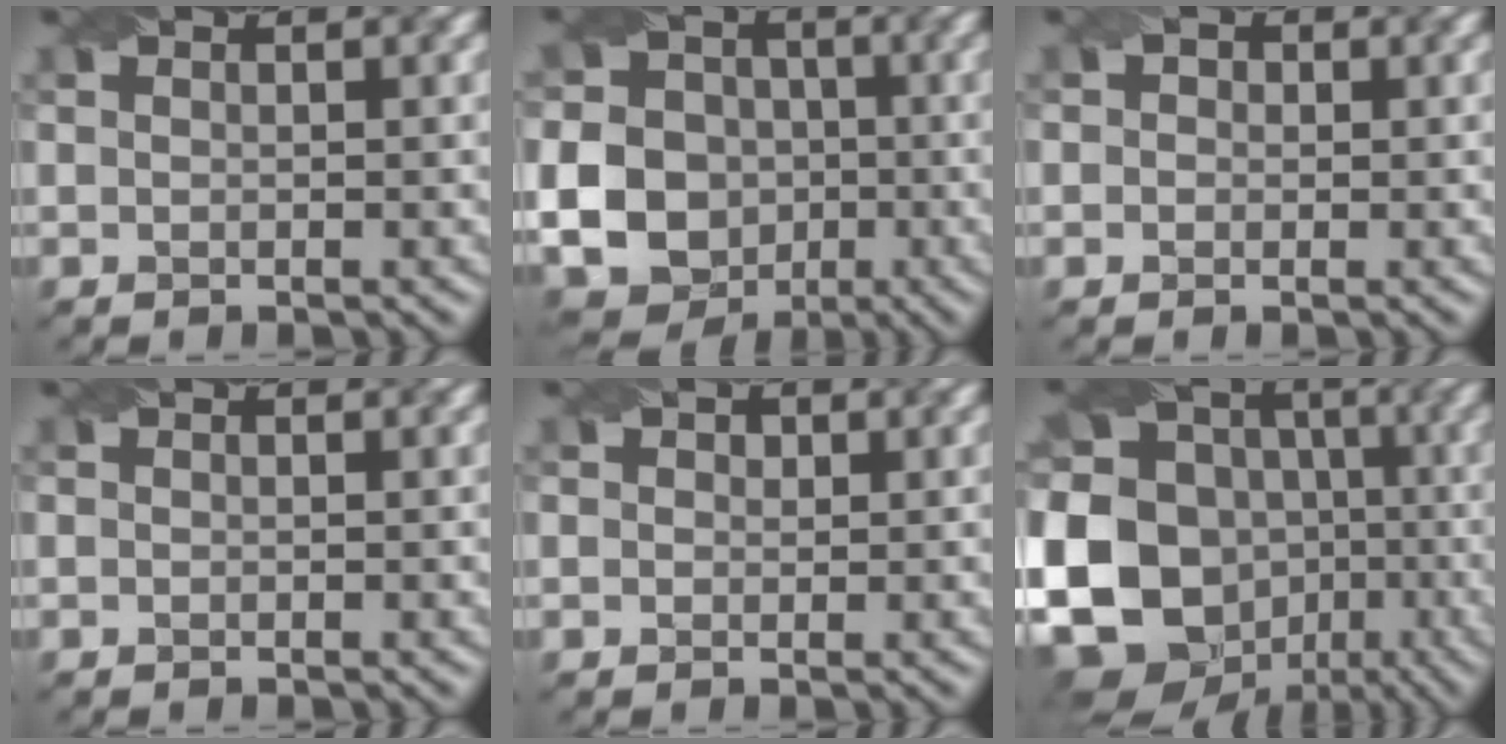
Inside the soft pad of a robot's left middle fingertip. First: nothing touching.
{"total": 14.3, "force": [-3.3, 13.4, 3.9], "torque": [-0.126, -0.016, -0.057]}
{"total": 0.6, "force": [-0.2, 0.4, -0.3], "torque": [-0.014, 0.009, 0.006]}
{"total": 0.7, "force": [-0.3, -0.4, -0.5], "torque": [-0.002, -0.006, 0.007]}
{"total": 0.5, "force": [-0.1, 0.0, -0.5], "torque": [-0.005, 0.000, 0.017]}
{"total": 18.3, "force": [-4.7, 16.2, 7.3], "torque": [-0.187, -0.004, -0.080]}